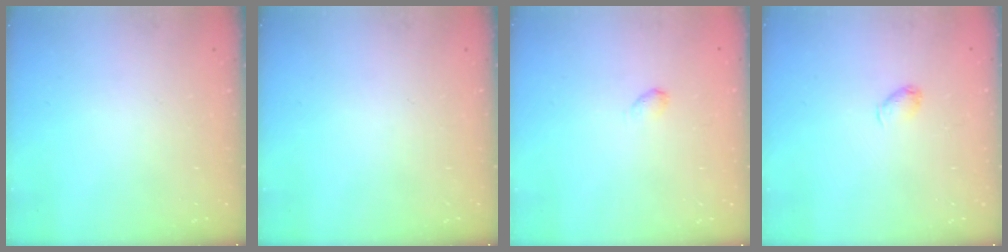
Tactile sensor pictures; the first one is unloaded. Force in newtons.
{"total": 0.0}
{"total": 2.9, "press": 2.9, "slide": 0.4}
{"total": 3.5, "press": 3.5, "slide": 0.7}